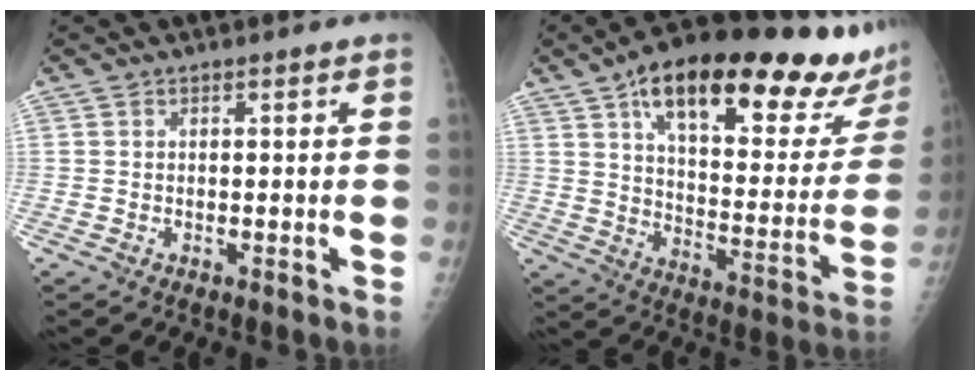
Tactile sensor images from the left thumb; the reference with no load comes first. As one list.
[{"total": 31.8, "force": [20.0, 10.2, 22.5], "torque": [-0.291, -0.044, 0.285]}]